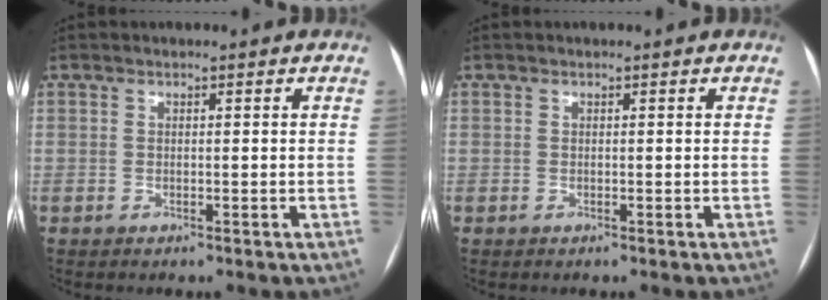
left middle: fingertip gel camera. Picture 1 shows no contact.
{"total": 0.0}